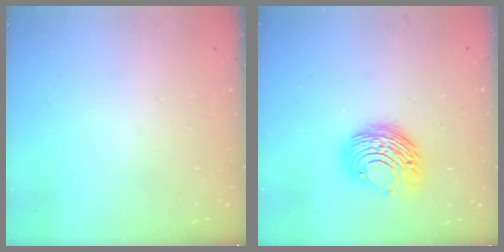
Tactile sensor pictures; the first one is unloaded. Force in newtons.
{"total": 11.0, "press": 11.0, "slide": 0.4}